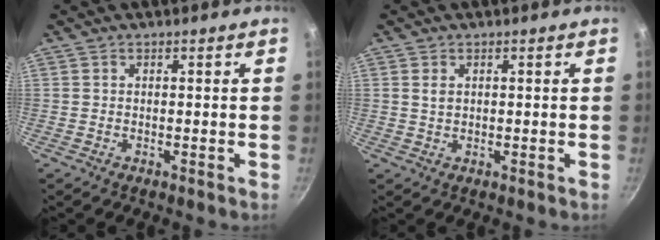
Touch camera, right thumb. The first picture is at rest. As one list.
[{"total": 1.5, "force": [0.5, 1.0, 1.0], "torque": [-0.018, -0.001, 0.010]}]